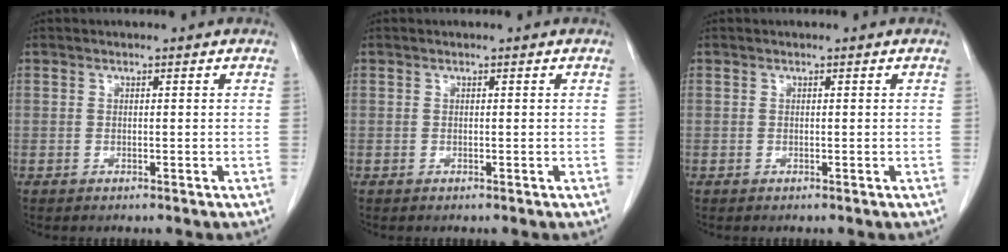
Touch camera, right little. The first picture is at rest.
{"total": 0.0}
{"total": 0.0}